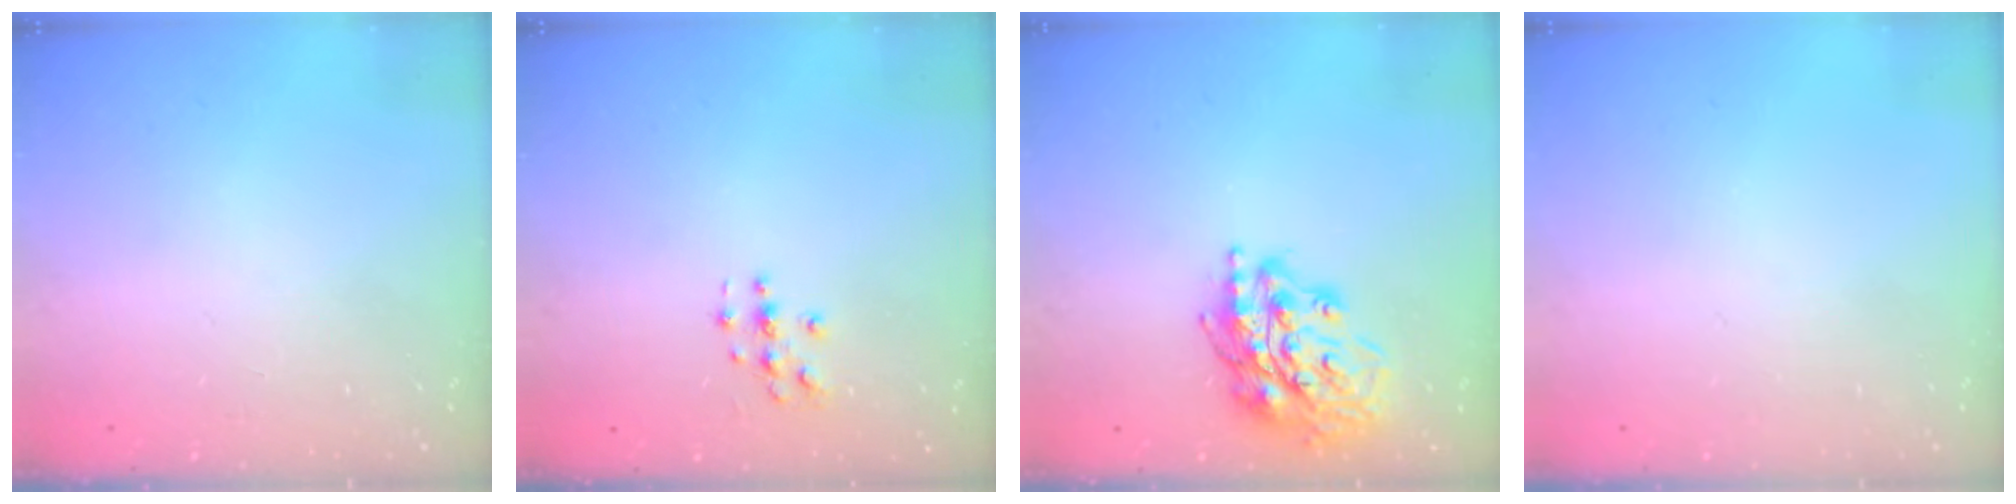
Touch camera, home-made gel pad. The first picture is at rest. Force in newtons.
{"total": 2.8, "press": 2.8, "slide": 0.3}
{"total": 17.5, "press": 17.4, "slide": 1.8}
{"total": 0.0}